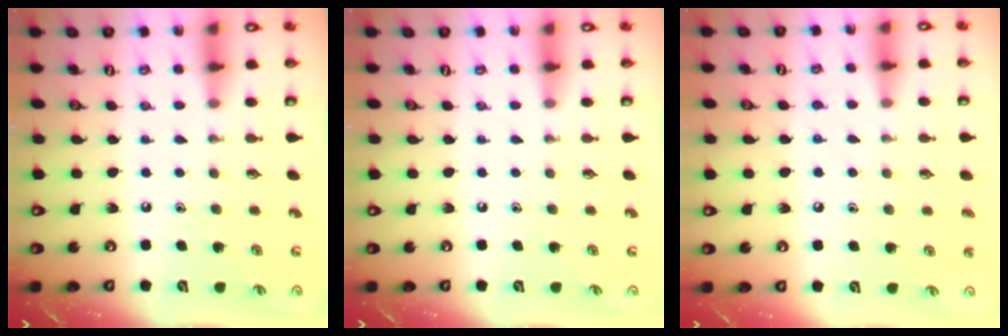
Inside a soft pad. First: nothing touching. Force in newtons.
{"total": 0.0}
{"total": 5.7, "press": 5.6, "slide": 1.1}